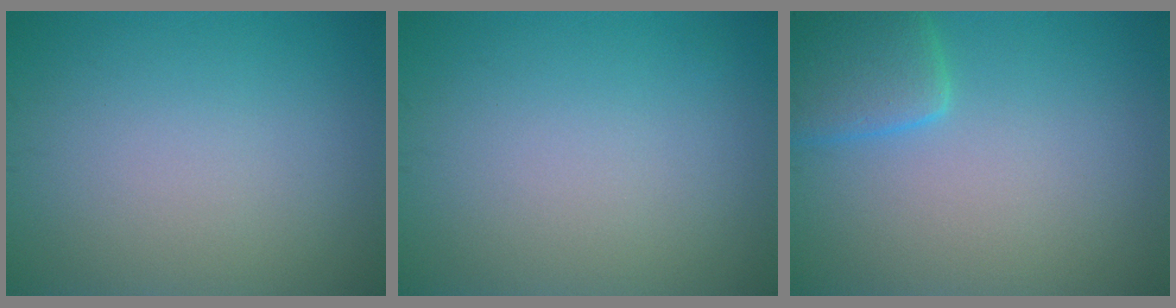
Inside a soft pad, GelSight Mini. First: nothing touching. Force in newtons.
{"total": 0.0}
{"total": 3.7, "press": 3.7, "slide": 0.3}